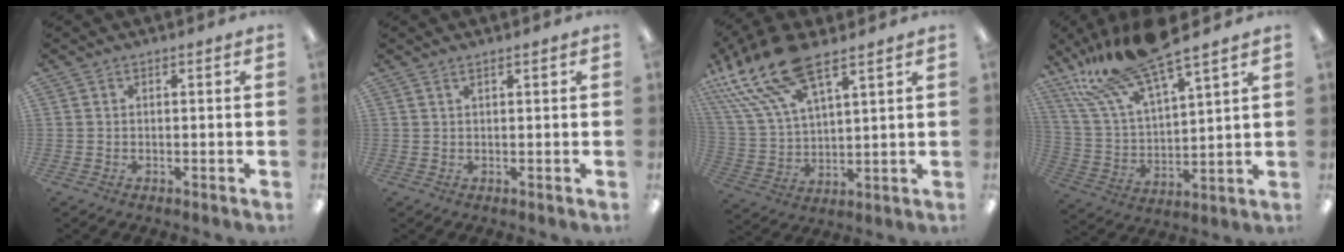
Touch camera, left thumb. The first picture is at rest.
{"total": 1.0, "force": [0.8, 0.1, 0.6], "torque": [-0.014, 0.001, 0.014]}
{"total": 18.9, "force": [12.3, 7.6, 12.1], "torque": [-0.266, -0.054, 0.217]}
{"total": 18.4, "force": [15.1, 4.0, 9.7], "torque": [-0.208, -0.084, 0.269]}